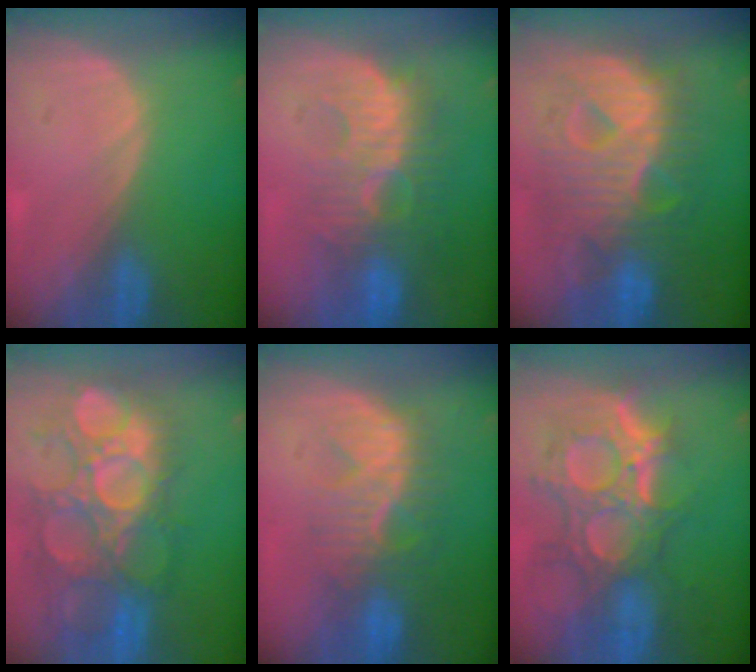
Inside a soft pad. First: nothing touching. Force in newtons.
{"total": 9.4, "press": 9.2, "slide": 2.0}
{"total": 12.7, "press": 12.7, "slide": 1.3}
{"total": 12.4, "press": 11.6, "slide": 4.3}
{"total": 9.7, "press": 8.6, "slide": 4.4}
{"total": 12.0, "press": 10.8, "slide": 5.3}